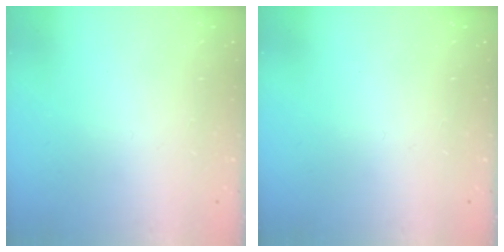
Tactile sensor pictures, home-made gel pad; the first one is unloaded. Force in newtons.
{"total": 0.0}